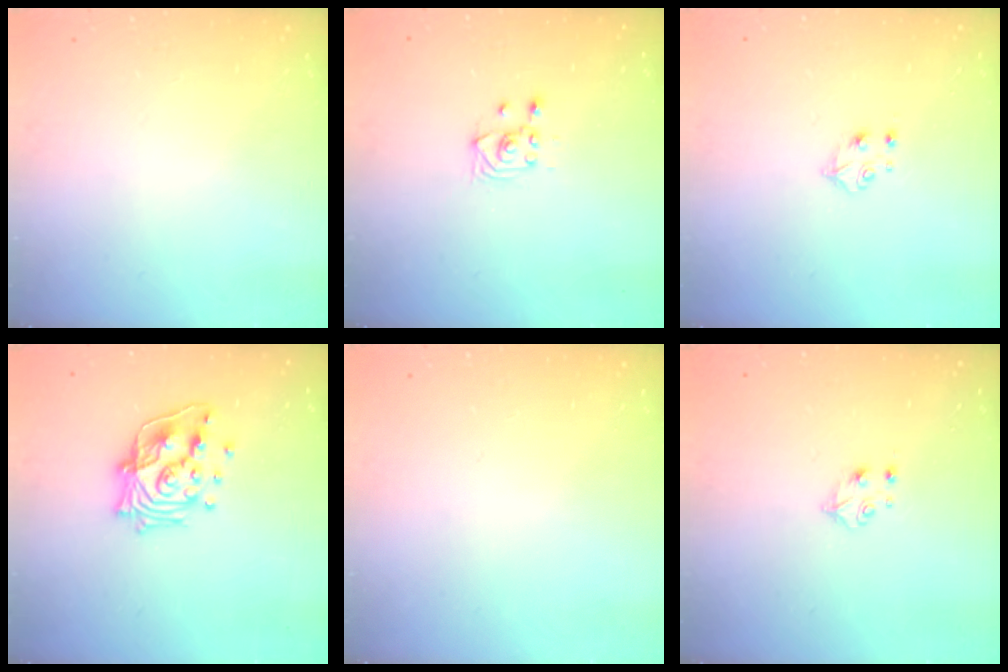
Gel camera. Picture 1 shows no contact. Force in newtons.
{"total": 4.2, "press": 3.9, "slide": 1.7}
{"total": 4.2, "press": 4.1, "slide": 0.6}
{"total": 15.9, "press": 15.9, "slide": 1.3}
{"total": 0.0}
{"total": 4.2, "press": 4.1, "slide": 0.6}